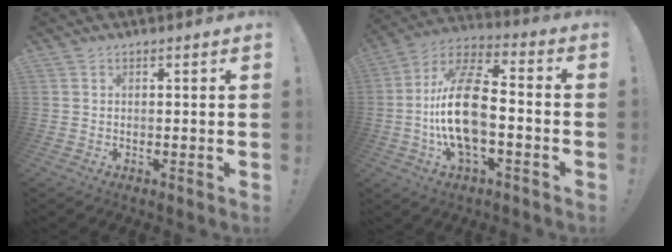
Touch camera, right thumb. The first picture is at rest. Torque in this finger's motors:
{"motor_torque": [2.24, 2.77, 0.27, 0.01, 0.27]}